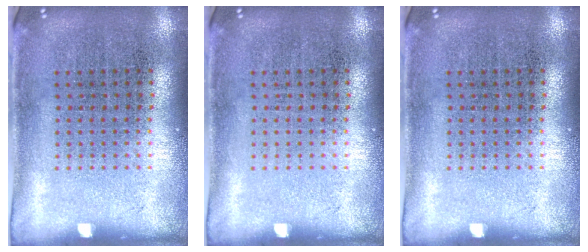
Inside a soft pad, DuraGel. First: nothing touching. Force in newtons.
{"total": 0.0}
{"total": 0.0}